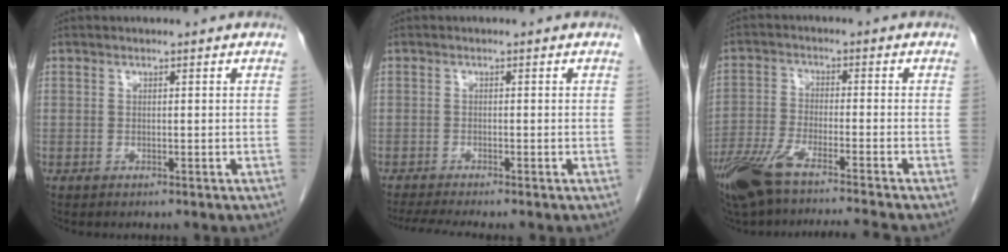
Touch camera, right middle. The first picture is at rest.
{"total": 4.0, "force": [-3.4, -0.7, 1.9], "torque": [-0.038, -0.017, -0.061]}
{"total": 13.5, "force": [-11.0, 0.0, 7.9], "torque": [-0.148, -0.028, -0.188]}